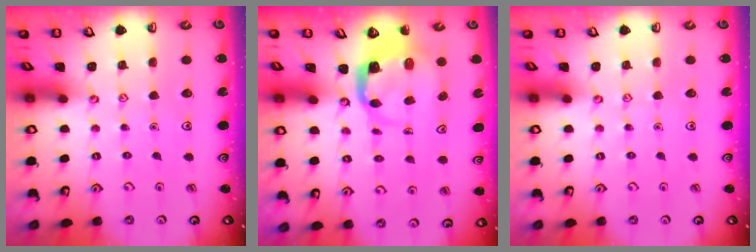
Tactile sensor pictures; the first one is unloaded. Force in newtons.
{"total": 4.0, "press": 3.9, "slide": 0.4}
{"total": 0.0}